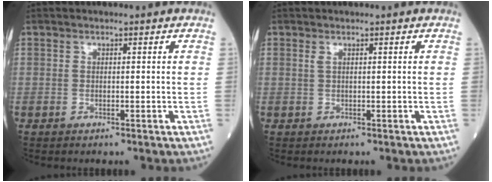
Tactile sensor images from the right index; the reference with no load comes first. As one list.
[{"total": 0.6, "force": [0.3, 0.0, 0.5], "torque": [-0.016, 0.002, 0.006]}]